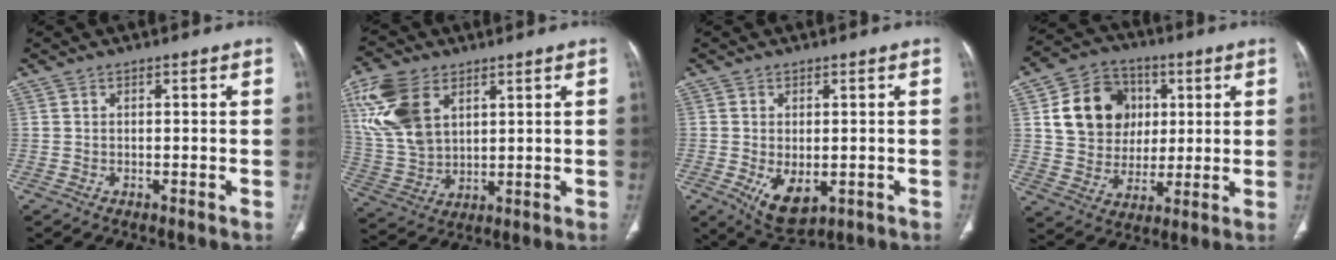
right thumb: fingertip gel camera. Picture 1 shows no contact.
{"total": 14.2, "force": [5.9, 8.9, 9.4], "torque": [-0.196, -0.012, 0.130]}
{"total": 7.2, "force": [-1.7, 4.1, 5.7], "torque": [-0.091, -0.013, -0.013]}
{"total": 15.0, "force": [3.8, 12.7, 7.1], "torque": [-0.091, 0.000, 0.070]}